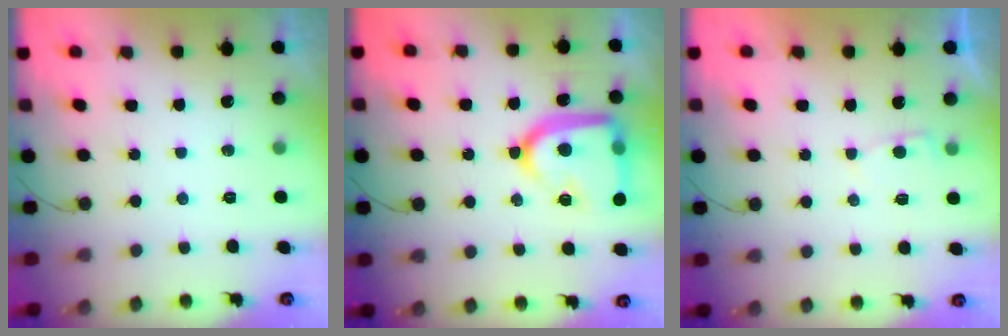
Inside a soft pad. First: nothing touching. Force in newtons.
{"total": 21.1, "press": 21.0, "slide": 1.9}
{"total": 2.3, "press": 2.3, "slide": 0.2}